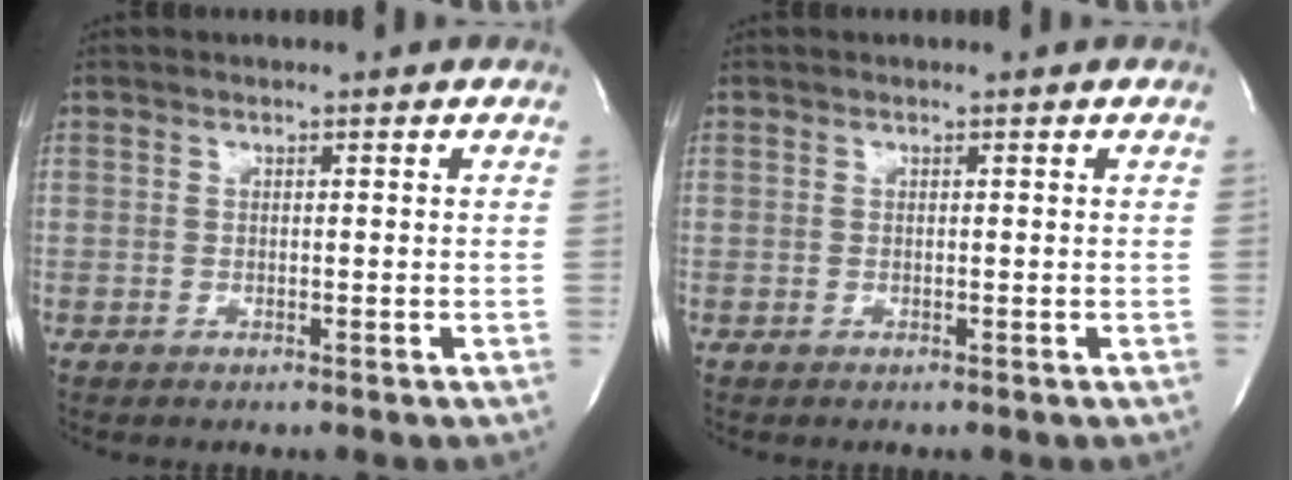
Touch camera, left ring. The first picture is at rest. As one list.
[{"total": 0.0}]